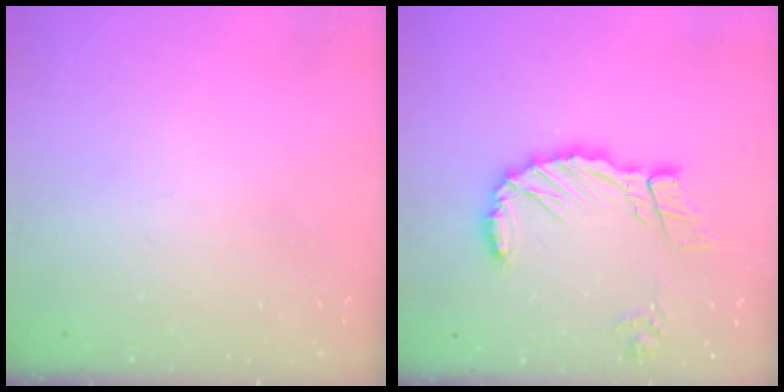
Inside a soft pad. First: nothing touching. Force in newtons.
{"total": 10.9, "press": 10.9, "slide": 0.8}